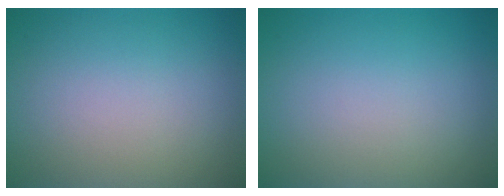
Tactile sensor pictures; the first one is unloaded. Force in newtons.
{"total": 0.0}